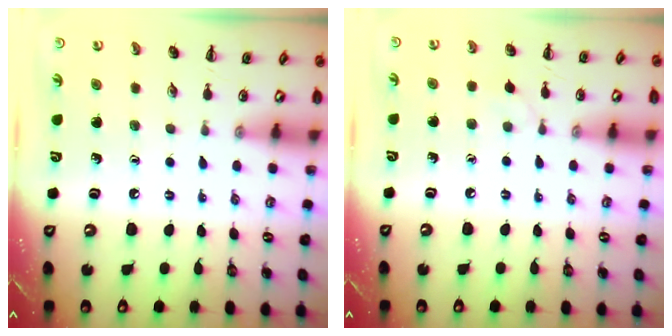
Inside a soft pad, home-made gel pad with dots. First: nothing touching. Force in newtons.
{"total": 3.0, "press": 2.8, "slide": 1.0}